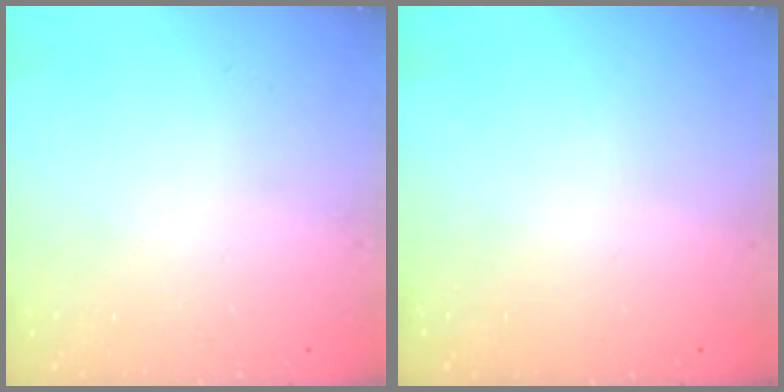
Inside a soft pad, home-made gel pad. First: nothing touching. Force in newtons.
{"total": 0.0}